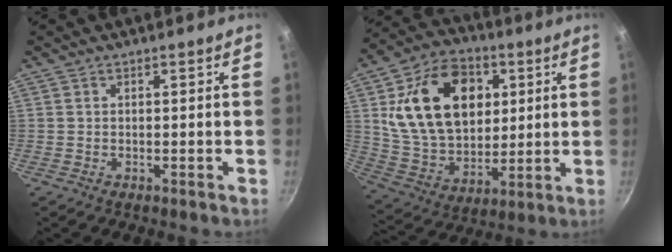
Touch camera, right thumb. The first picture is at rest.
{"total": 23.3, "force": [5.9, 16.2, 15.7], "torque": [-0.236, -0.006, 0.107]}